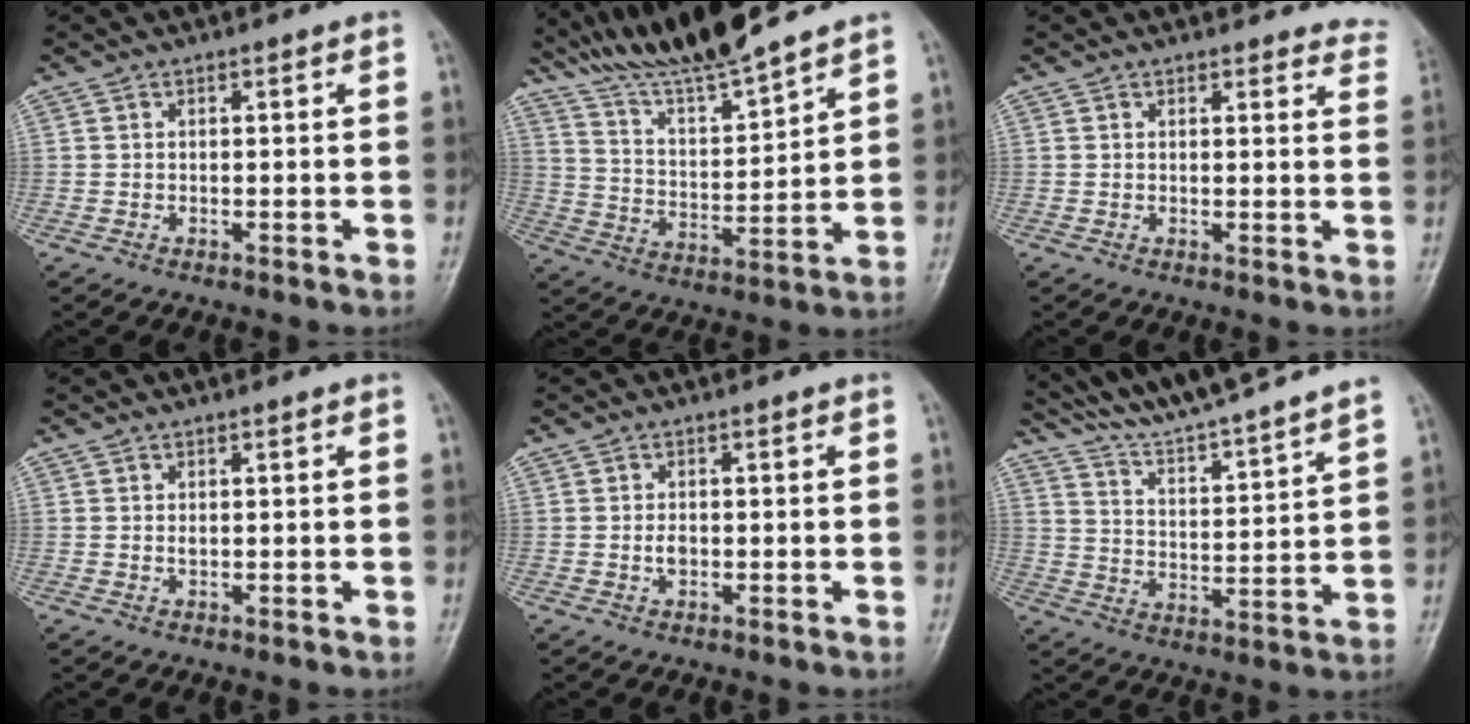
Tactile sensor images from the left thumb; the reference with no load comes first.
{"total": 14.6, "force": [13.1, 0.6, 6.4], "torque": [-0.106, -0.063, 0.244]}
{"total": 9.3, "force": [8.9, 2.8, 0.8], "torque": [0.051, -0.035, 0.063]}
{"total": 0.6, "force": [0.3, 0.3, 0.5], "torque": [-0.008, -0.002, 0.005]}
{"total": 1.5, "force": [-0.1, 1.0, 1.1], "torque": [-0.018, 0.000, -0.001]}
{"total": 17.0, "force": [15.4, 0.3, 7.3], "torque": [-0.109, -0.074, 0.248]}